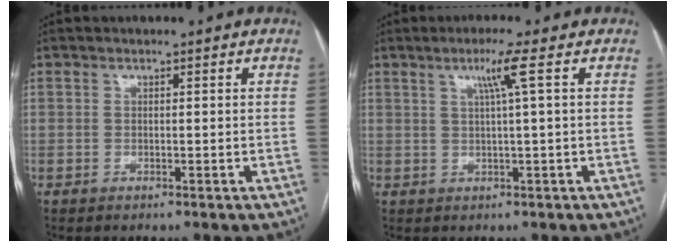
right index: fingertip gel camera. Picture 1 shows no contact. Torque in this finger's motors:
{"motor_torque": [0.47, 0.14, 0.07, 0.03]}